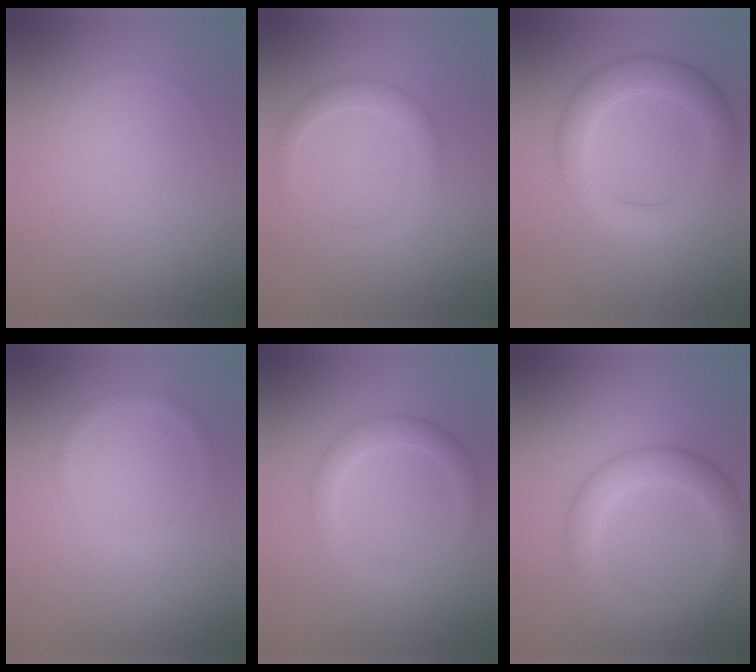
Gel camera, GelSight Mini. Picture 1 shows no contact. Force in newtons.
{"total": 2.4, "press": 2.4, "slide": 0.0}
{"total": 4.9, "press": 4.9, "slide": 0.4}
{"total": 1.0, "press": 1.0, "slide": 0.0}
{"total": 2.7, "press": 2.7, "slide": 0.2}
{"total": 4.3, "press": 4.3, "slide": 0.3}